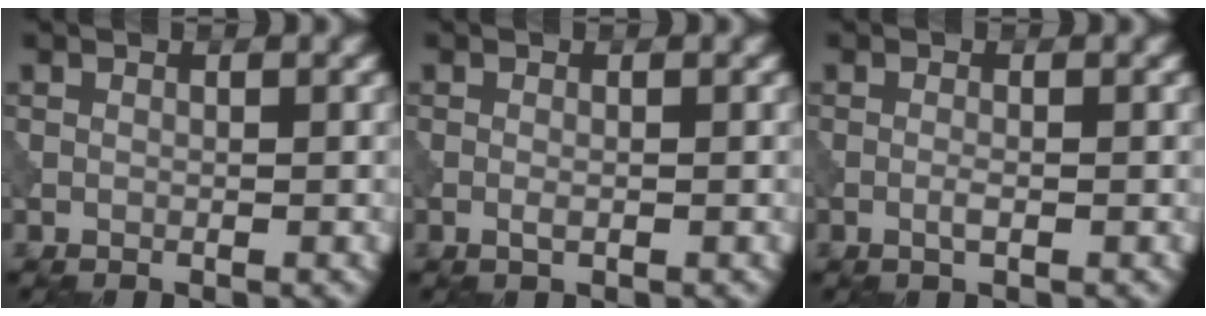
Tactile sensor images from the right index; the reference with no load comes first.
{"total": 0.7, "force": [-0.2, 0.2, 0.6], "torque": [-0.015, -0.002, -0.005]}
{"total": 0.9, "force": [-0.3, 0.2, 0.8], "torque": [-0.018, -0.001, -0.008]}